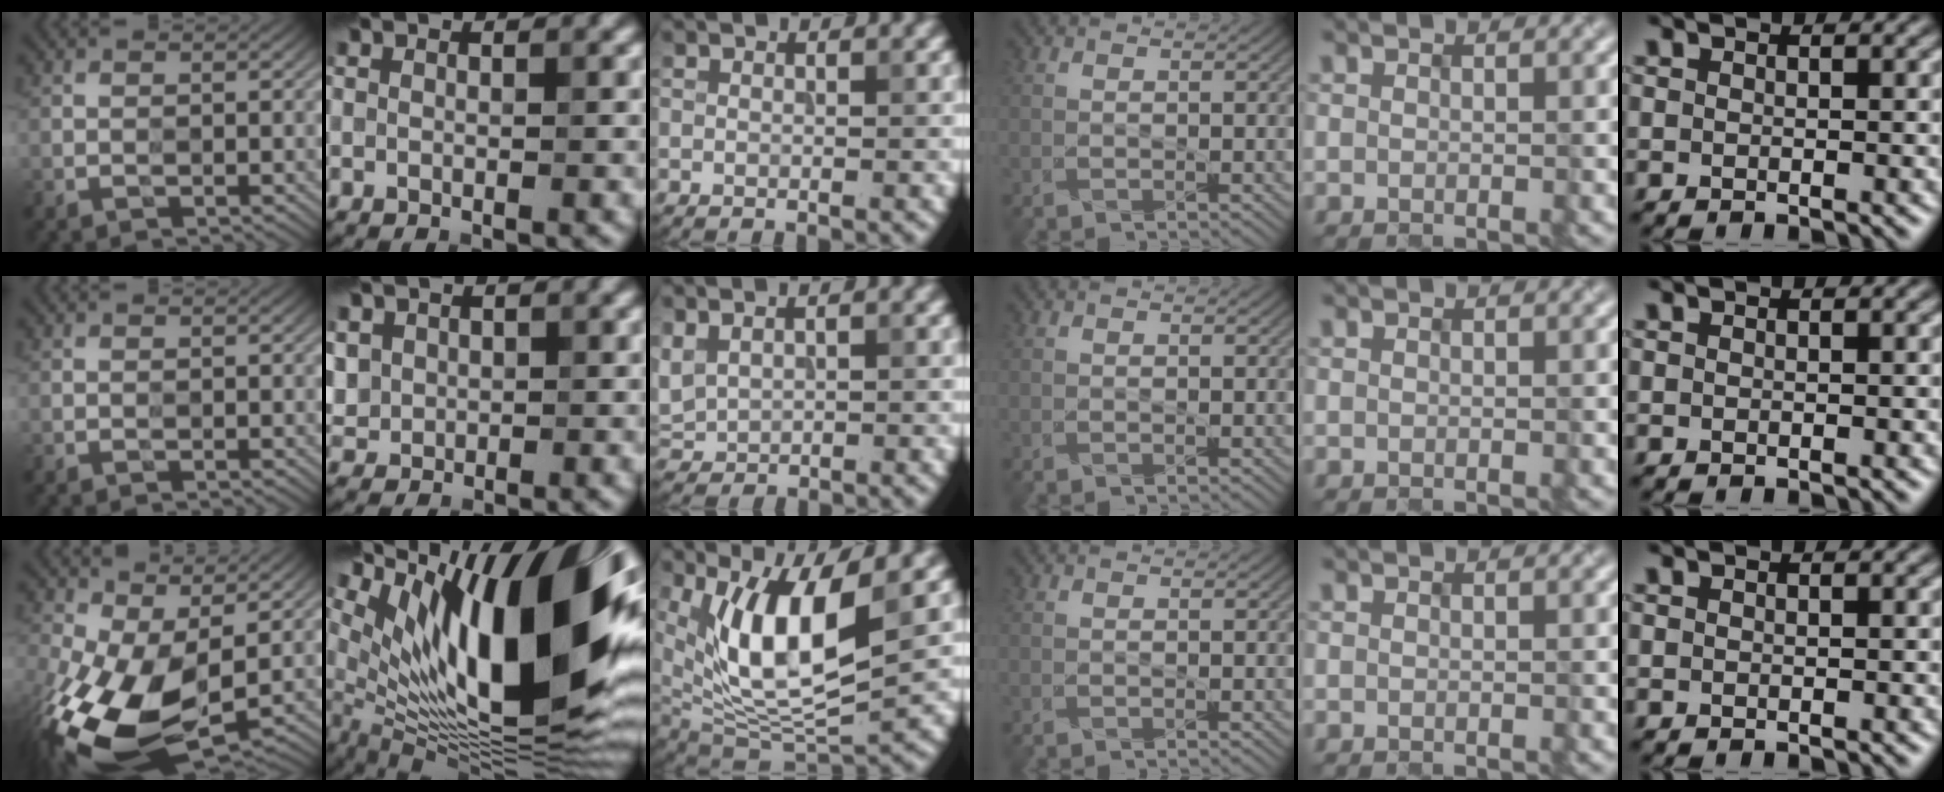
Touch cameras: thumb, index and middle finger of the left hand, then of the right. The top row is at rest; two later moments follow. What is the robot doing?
{"motion": "extract", "object": "ethernet cable"}